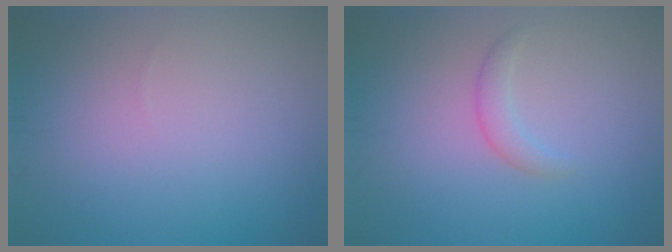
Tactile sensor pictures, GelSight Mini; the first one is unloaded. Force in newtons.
{"total": 1.6, "press": 1.6, "slide": 0.2}